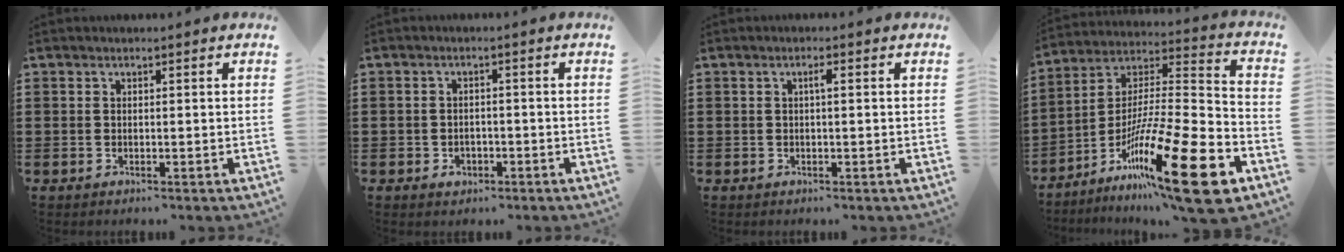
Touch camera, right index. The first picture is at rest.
{"total": 1.7, "force": [-0.8, 1.4, 0.4], "torque": [-0.012, -0.001, -0.018]}
{"total": 1.2, "force": [0.1, 0.1, 1.2], "torque": [-0.022, 0.002, -0.001]}
{"total": 22.8, "force": [-12.4, 3.0, 19.0], "torque": [-0.323, 0.033, -0.207]}